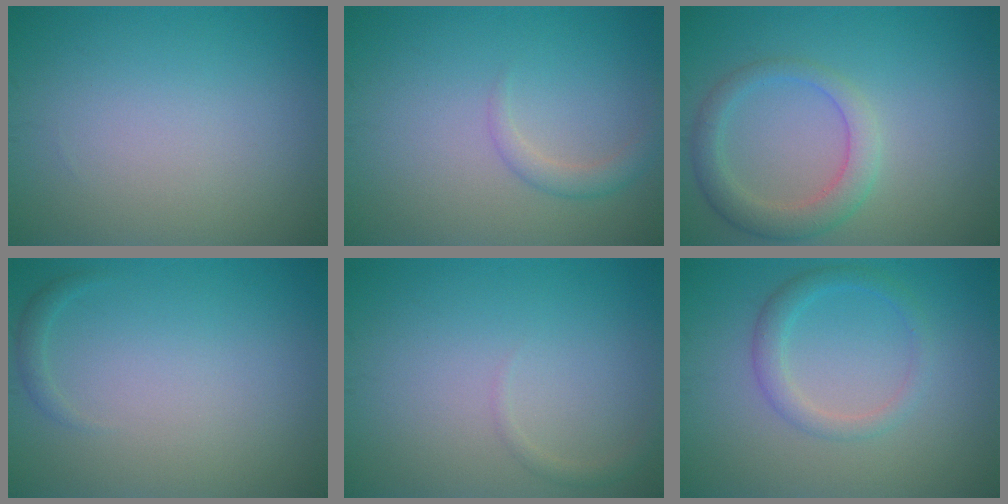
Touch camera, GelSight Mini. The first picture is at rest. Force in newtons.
{"total": 1.7, "press": 1.7, "slide": 0.1}
{"total": 3.6, "press": 3.5, "slide": 0.2}
{"total": 0.8, "press": 0.8, "slide": 0.1}
{"total": 0.8, "press": 0.8, "slide": 0.1}
{"total": 2.3, "press": 2.3, "slide": 0.0}